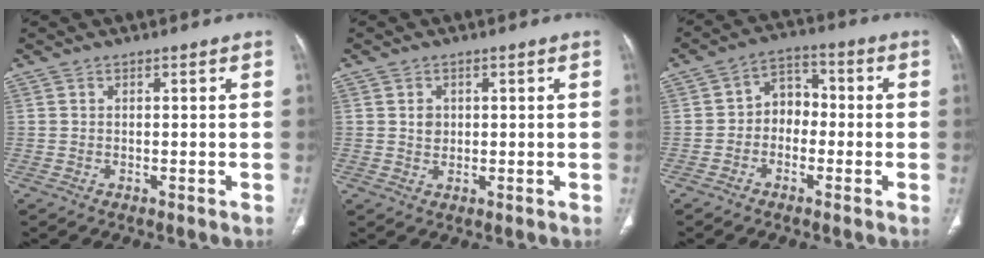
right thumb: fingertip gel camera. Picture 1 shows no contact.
{"total": 2.2, "force": [0.4, 1.9, 1.1], "torque": [-0.001, 0.001, 0.007]}
{"total": 6.3, "force": [-1.2, 5.0, 3.6], "torque": [-0.022, 0.033, -0.039]}